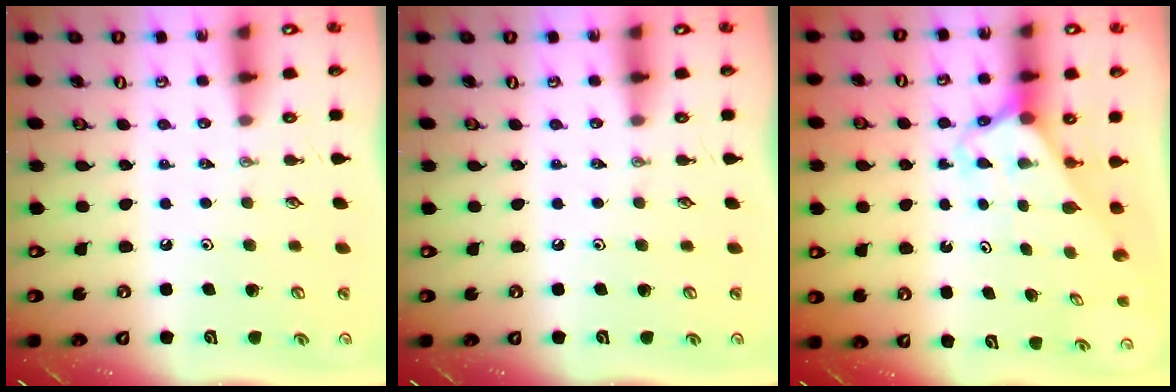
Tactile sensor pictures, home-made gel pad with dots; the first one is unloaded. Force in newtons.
{"total": 0.0}
{"total": 2.6, "press": 2.6, "slide": 0.1}